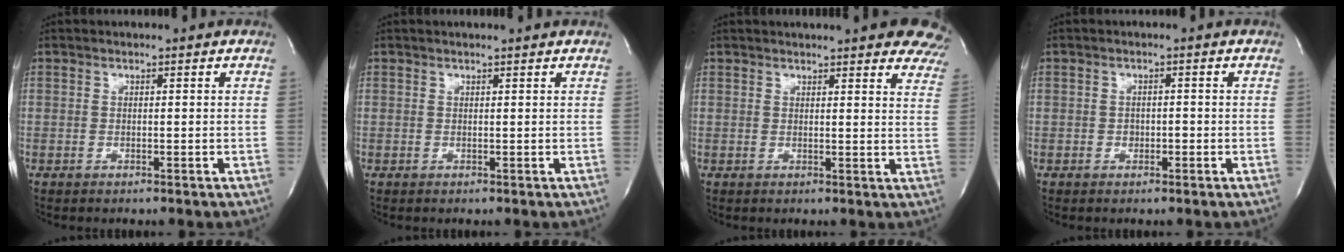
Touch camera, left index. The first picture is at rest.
{"total": 2.0, "force": [1.9, -0.2, 0.7], "torque": [-0.014, 0.008, 0.022]}
{"total": 19.3, "force": [17.2, 3.8, 7.9], "torque": [-0.101, -0.035, 0.180]}
{"total": 1.2, "force": [-0.4, 0.9, 0.6], "torque": [-0.007, 0.004, -0.005]}